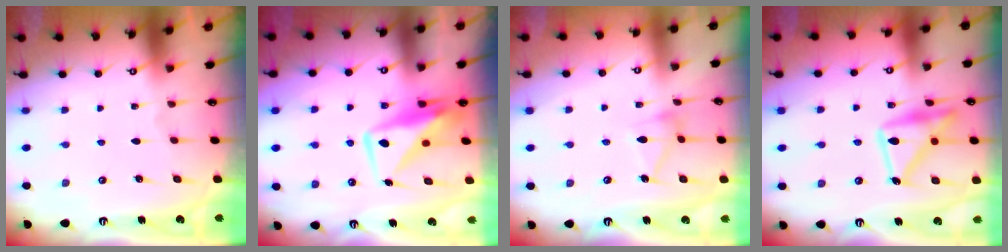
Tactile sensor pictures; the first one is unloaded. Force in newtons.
{"total": 10.4, "press": 10.4, "slide": 0.8}
{"total": 10.1, "press": 10.1, "slide": 0.9}
{"total": 17.3, "press": 17.2, "slide": 1.2}